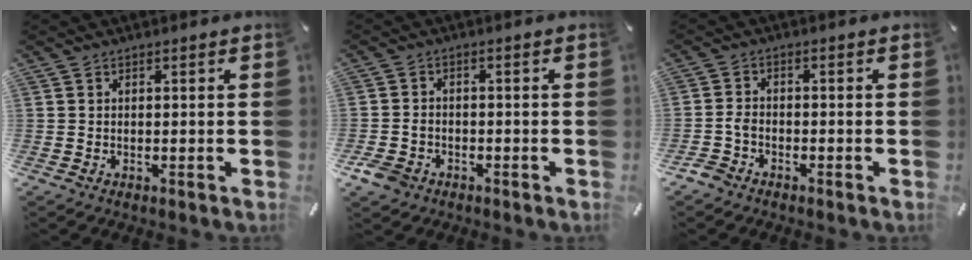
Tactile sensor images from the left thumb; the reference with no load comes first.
{"total": 4.2, "force": [-2.4, 3.2, 1.3], "torque": [-0.040, 0.007, -0.048]}
{"total": 3.2, "force": [-2.2, 2.1, 1.2], "torque": [-0.035, 0.008, -0.045]}